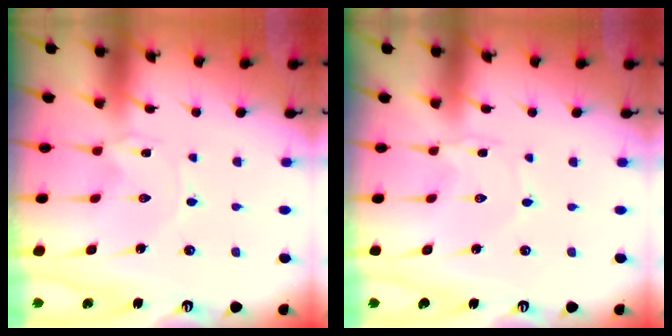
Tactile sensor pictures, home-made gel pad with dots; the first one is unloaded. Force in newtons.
{"total": 1.1, "press": 1.1, "slide": 0.2}